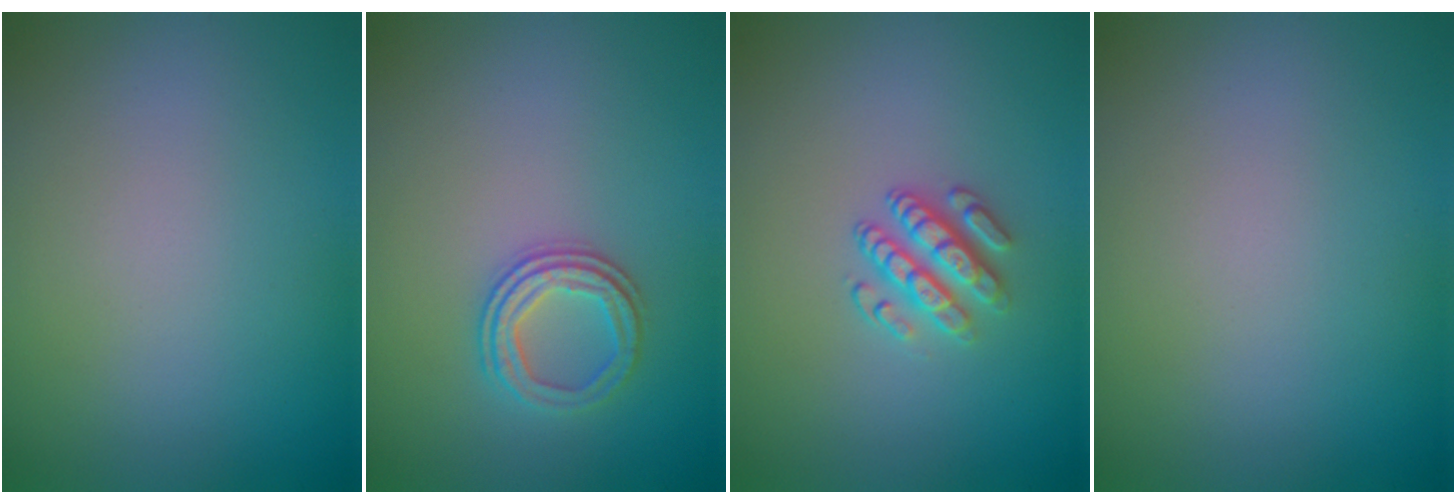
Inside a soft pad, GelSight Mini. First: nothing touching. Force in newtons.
{"total": 2.5, "press": 2.4, "slide": 0.9}
{"total": 2.9, "press": 2.5, "slide": 1.4}
{"total": 0.0}